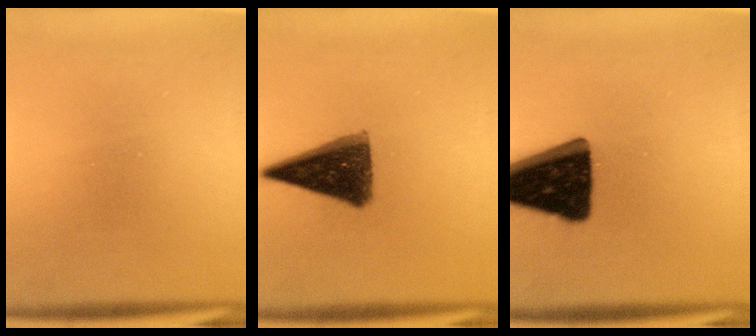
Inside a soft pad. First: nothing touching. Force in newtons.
{"total": 11.5}
{"total": 18.4}